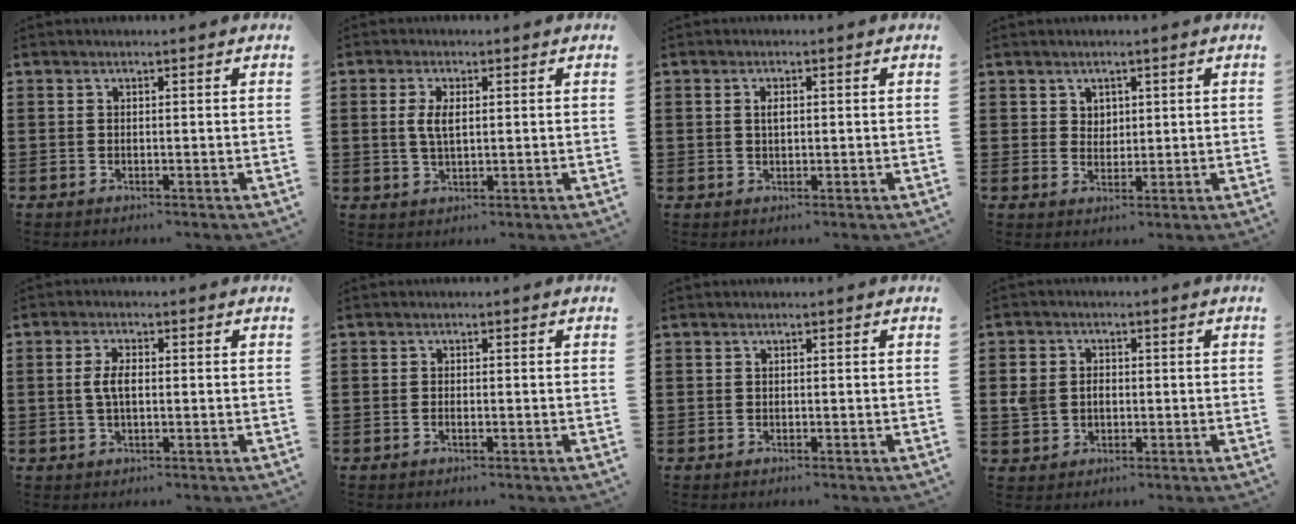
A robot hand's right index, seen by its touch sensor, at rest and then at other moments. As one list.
[{"total": 3.6, "force": [0.5, 1.6, 3.2], "torque": [-0.066, 0.008, 0.007]}, {"total": 1.7, "force": [0.3, 0.7, 1.5], "torque": [-0.031, 0.005, 0.005]}, {"total": 2.3, "force": [1.4, 1.7, 0.4], "torque": [-0.014, 0.008, 0.025]}, {"total": 3.5, "force": [0.1, 1.5, 3.2], "torque": [-0.071, 0.001, -0.003]}, {"total": 0.6, "force": [-0.3, 0.2, 0.5], "torque": [-0.010, -0.003, -0.004]}, {"total": 0.0}, {"total": 3.4, "force": [-0.1, 3.0, 1.6], "torque": [-0.049, 0.008, -0.008]}]